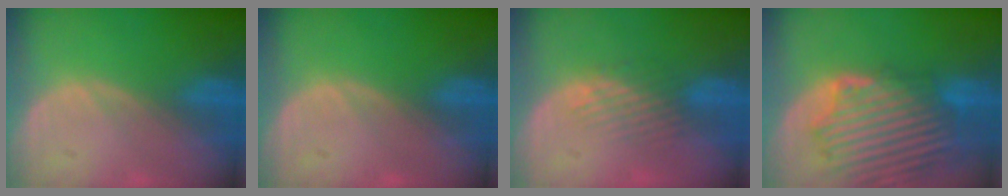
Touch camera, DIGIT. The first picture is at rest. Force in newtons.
{"total": 0.0}
{"total": 3.4, "press": 2.8, "slide": 1.9}
{"total": 13.1, "press": 11.5, "slide": 6.4}